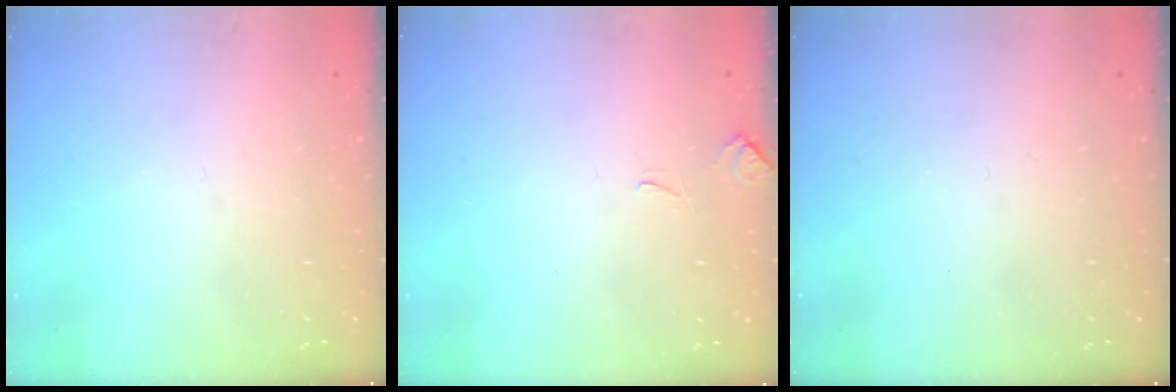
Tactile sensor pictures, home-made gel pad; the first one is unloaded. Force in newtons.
{"total": 1.1, "press": 1.0, "slide": 0.4}
{"total": 0.0}